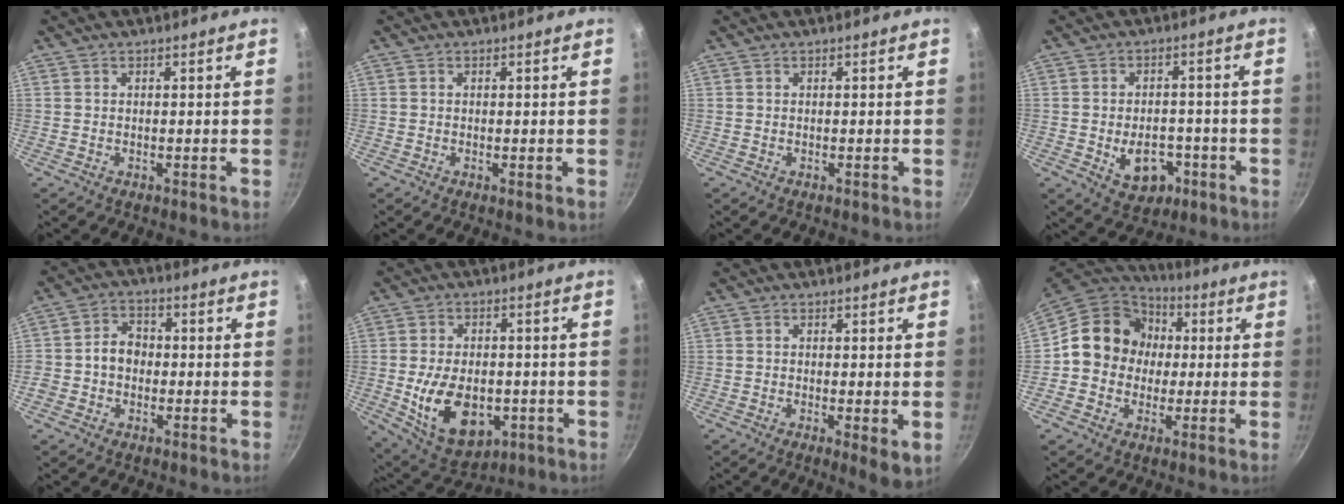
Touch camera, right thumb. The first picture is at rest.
{"total": 0.0}
{"total": 0.0}
{"total": 8.4, "force": [-2.7, 5.9, 5.4], "torque": [-0.052, 0.013, -0.031]}
{"total": 5.5, "force": [-0.8, 4.6, 2.8], "torque": [-0.019, 0.015, -0.024]}
{"total": 14.9, "force": [-3.0, 9.5, 11.0], "torque": [-0.164, -0.003, -0.031]}
{"total": 4.3, "force": [-0.6, 1.2, 4.1], "torque": [-0.062, -0.015, -0.009]}
{"total": 13.9, "force": [1.0, 12.5, 5.9], "torque": [-0.059, 0.032, -0.003]}